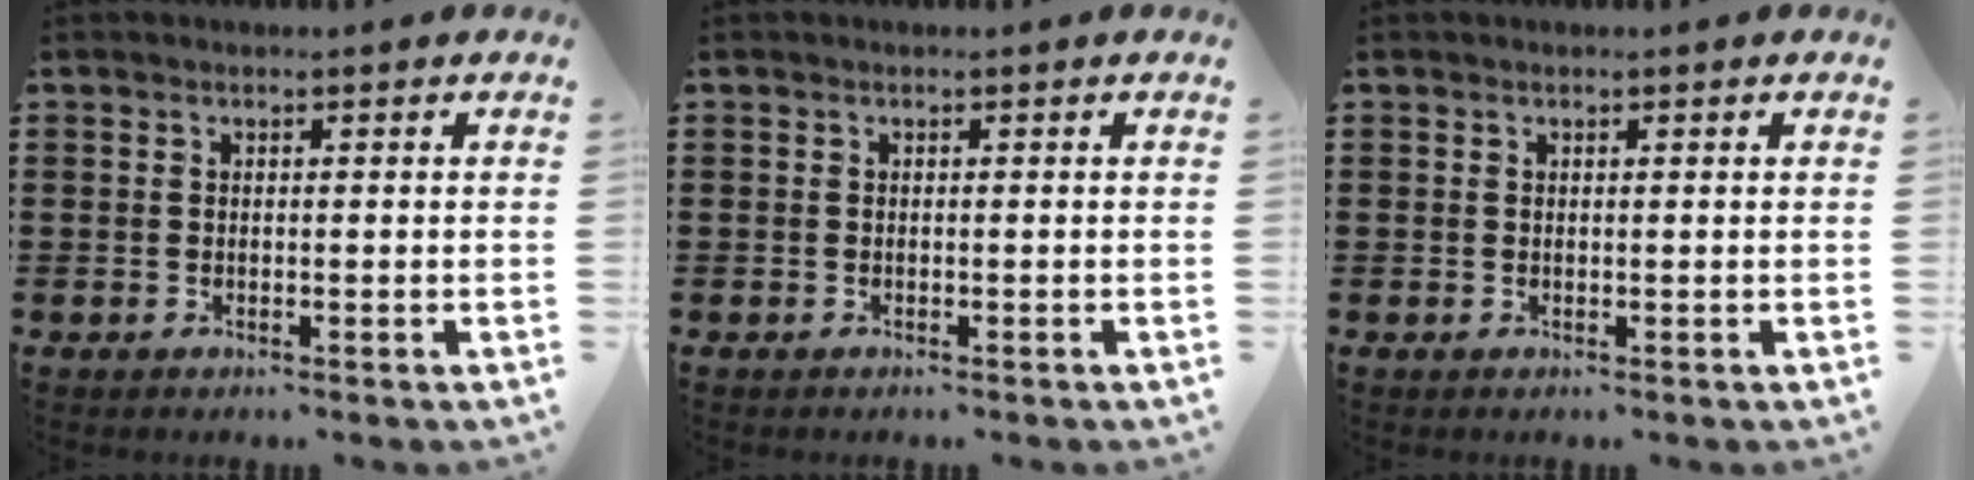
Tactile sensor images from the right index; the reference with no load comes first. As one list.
[{"total": 0.0}, {"total": 0.0}]